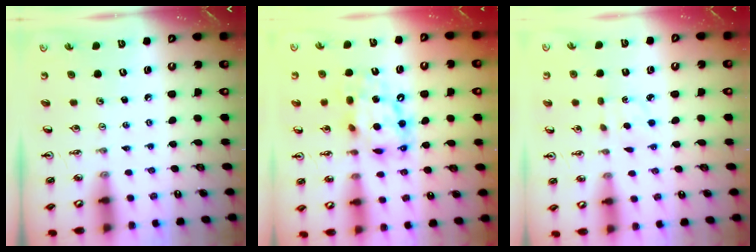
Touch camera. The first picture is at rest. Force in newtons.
{"total": 12.0, "press": 12.0, "slide": 0.9}
{"total": 2.2, "press": 2.1, "slide": 0.6}